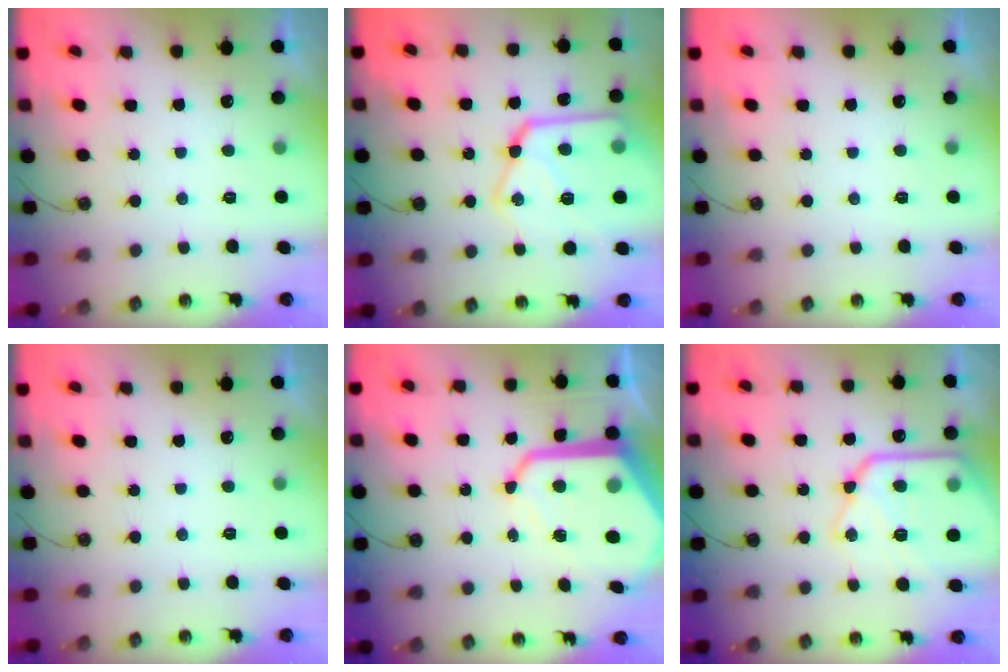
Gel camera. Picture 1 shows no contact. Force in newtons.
{"total": 23.2, "press": 23.1, "slide": 2.1}
{"total": 0.0}
{"total": 0.0}
{"total": 17.4, "press": 17.4, "slide": 1.5}
{"total": 19.6, "press": 19.5, "slide": 1.1}